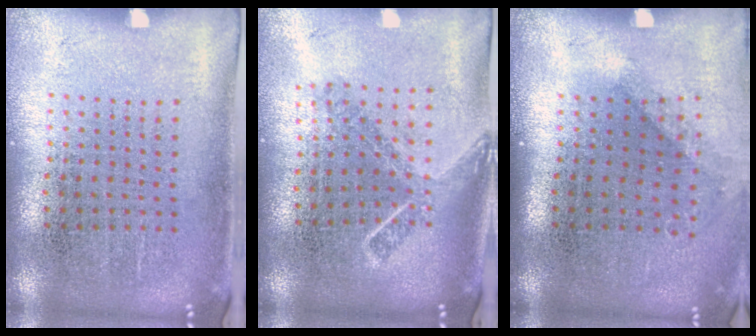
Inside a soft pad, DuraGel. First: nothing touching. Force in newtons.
{"total": 1.8, "press": 1.3, "slide": 1.2}
{"total": 1.2, "press": 0.9, "slide": 0.7}